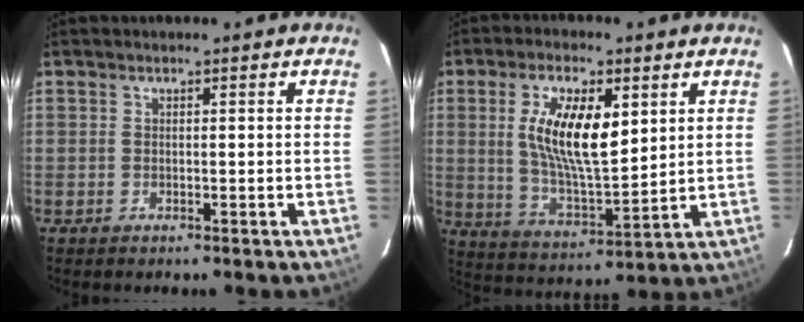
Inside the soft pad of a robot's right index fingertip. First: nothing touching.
{"total": 13.6, "force": [3.8, 4.8, 12.1], "torque": [-0.229, 0.001, 0.076]}